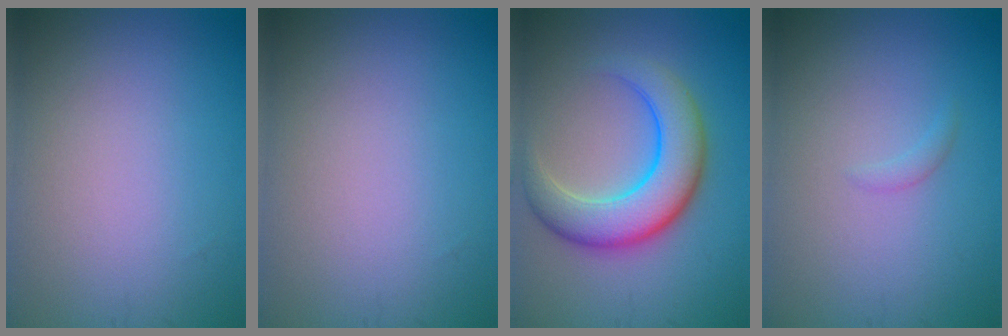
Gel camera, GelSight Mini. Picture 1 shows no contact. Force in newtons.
{"total": 0.0}
{"total": 6.9, "press": 6.9, "slide": 0.2}
{"total": 0.7, "press": 0.7, "slide": 0.1}